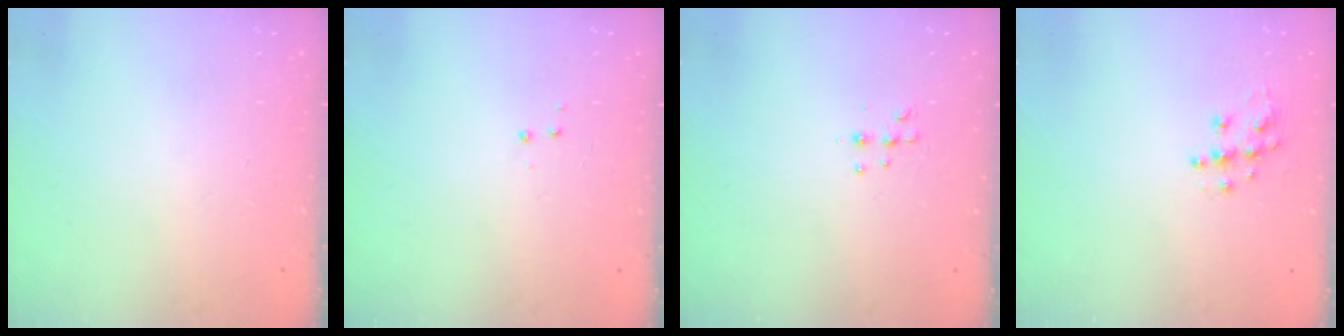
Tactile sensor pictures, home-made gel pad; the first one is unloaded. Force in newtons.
{"total": 2.9, "press": 2.8, "slide": 0.4}
{"total": 5.3, "press": 5.2, "slide": 0.8}
{"total": 8.9, "press": 8.9, "slide": 0.5}